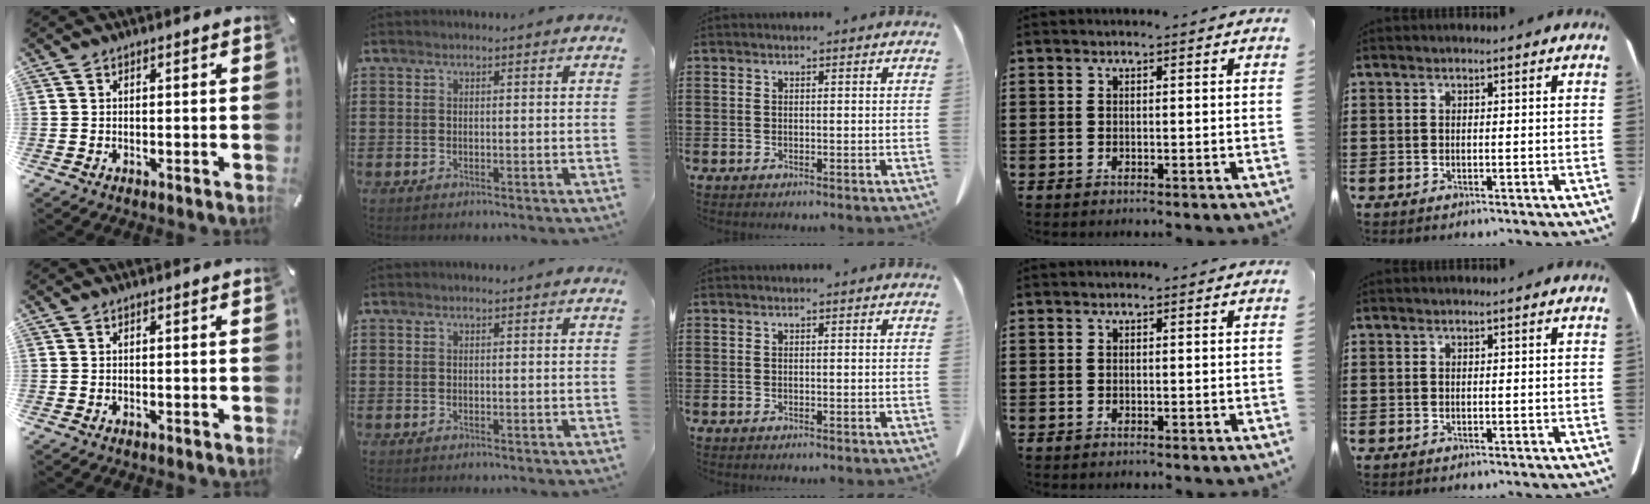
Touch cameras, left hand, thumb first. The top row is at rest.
{}